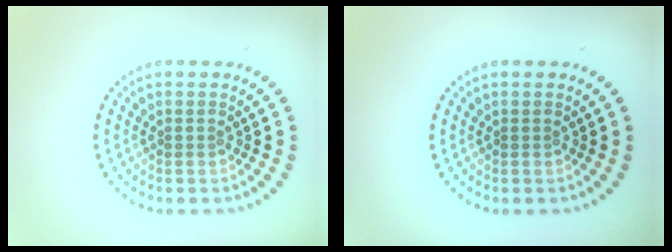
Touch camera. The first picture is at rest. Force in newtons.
{"total": 0.0}